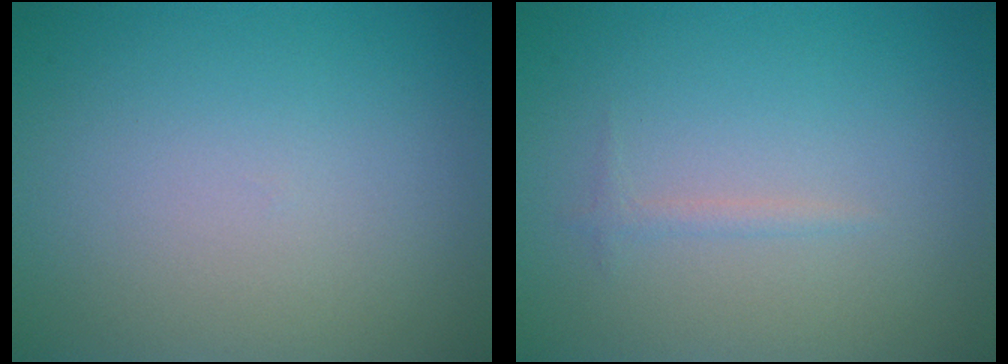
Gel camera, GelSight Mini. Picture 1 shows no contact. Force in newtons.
{"total": 0.7, "press": 0.7, "slide": 0.1}